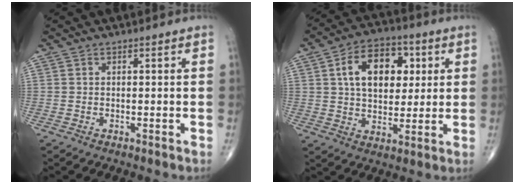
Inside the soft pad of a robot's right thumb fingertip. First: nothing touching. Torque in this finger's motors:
{"motor_torque": [-0.37, 0.83, 0.59, 0.34, 0.09]}